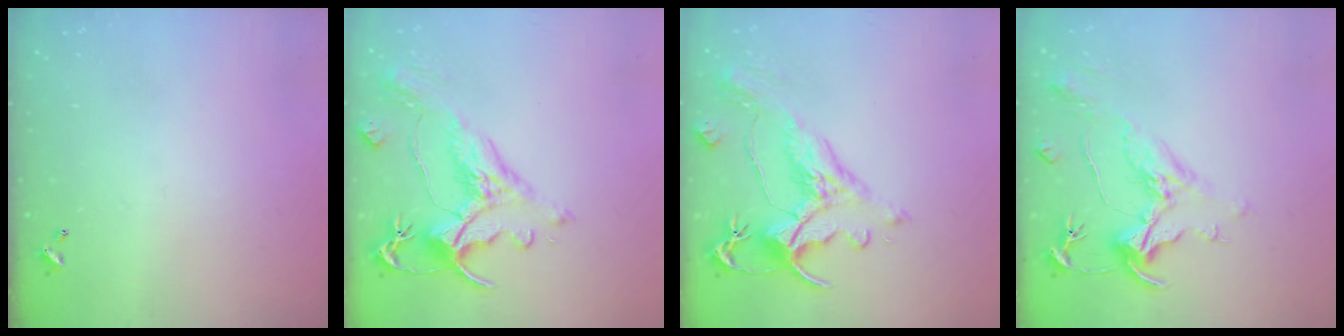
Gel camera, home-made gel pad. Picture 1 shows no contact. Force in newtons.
{"total": 1.7, "press": 0.9, "slide": 1.5}
{"total": 1.7, "press": 0.9, "slide": 1.5}
{"total": 2.1, "press": 1.7, "slide": 1.3}